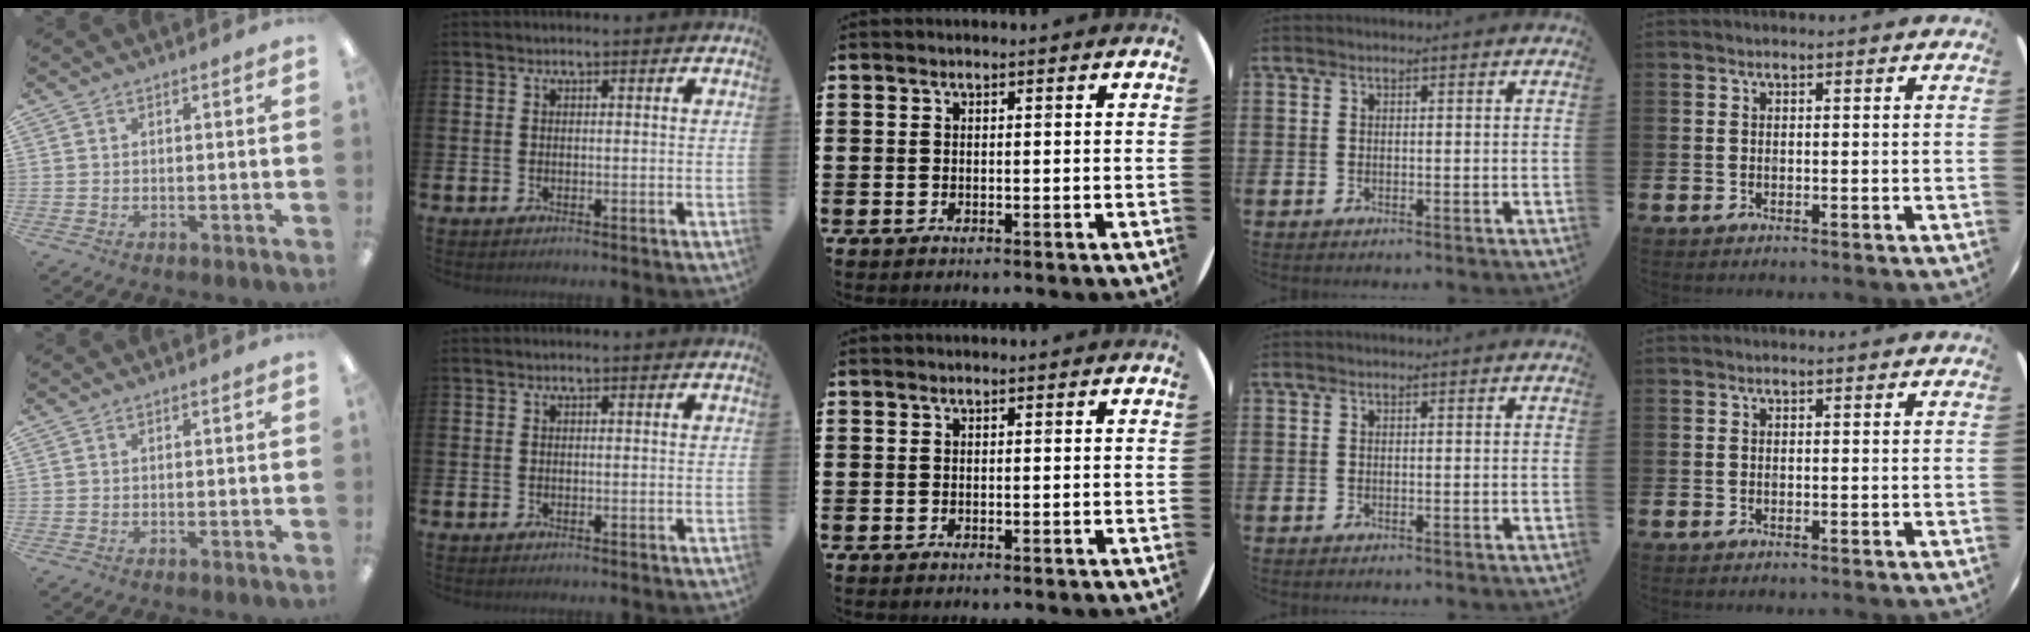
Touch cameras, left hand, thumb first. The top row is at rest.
{}